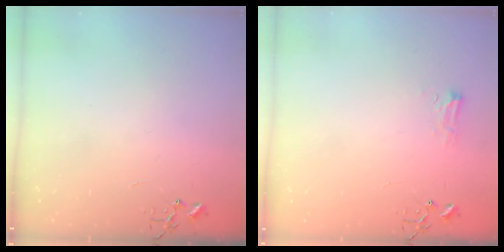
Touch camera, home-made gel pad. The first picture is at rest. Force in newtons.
{"total": 7.3, "press": 7.2, "slide": 0.9}